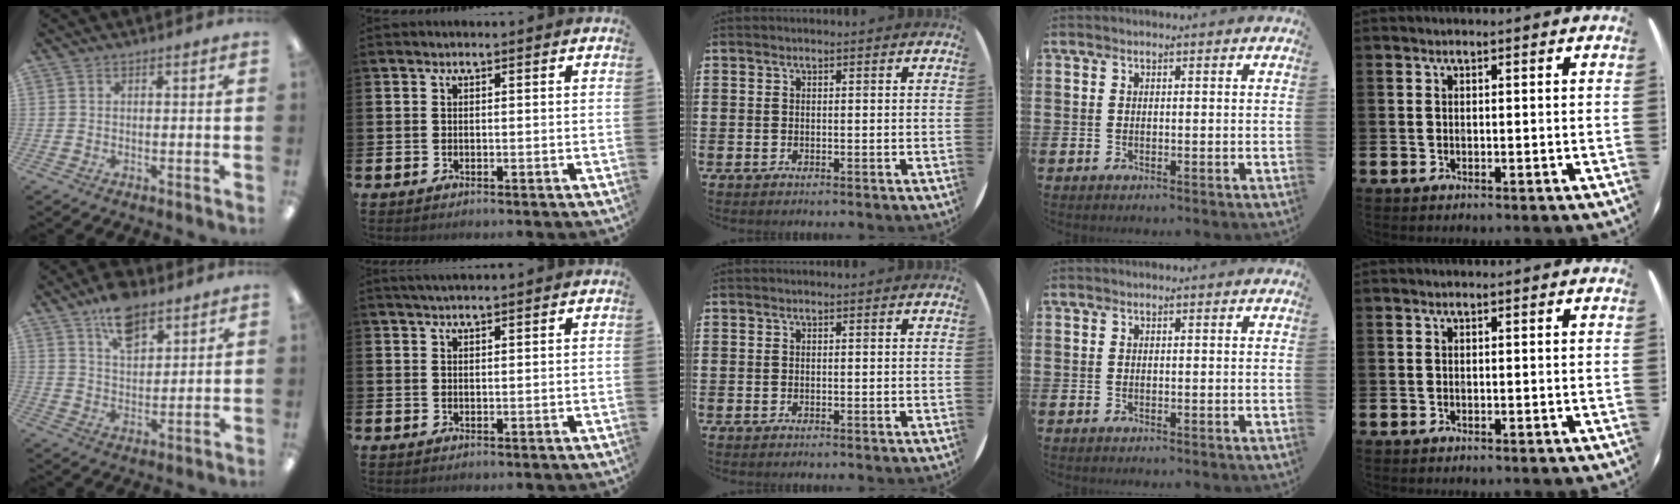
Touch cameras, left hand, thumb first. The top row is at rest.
{"thumb": {"total": 10.0, "force": [6.8, 5.2, 5.1], "torque": [-0.078, -0.032, 0.122]}, "index": {"total": 1.7, "force": [1.6, 0.2, 0.6], "torque": [-0.014, 0.000, 0.028]}}